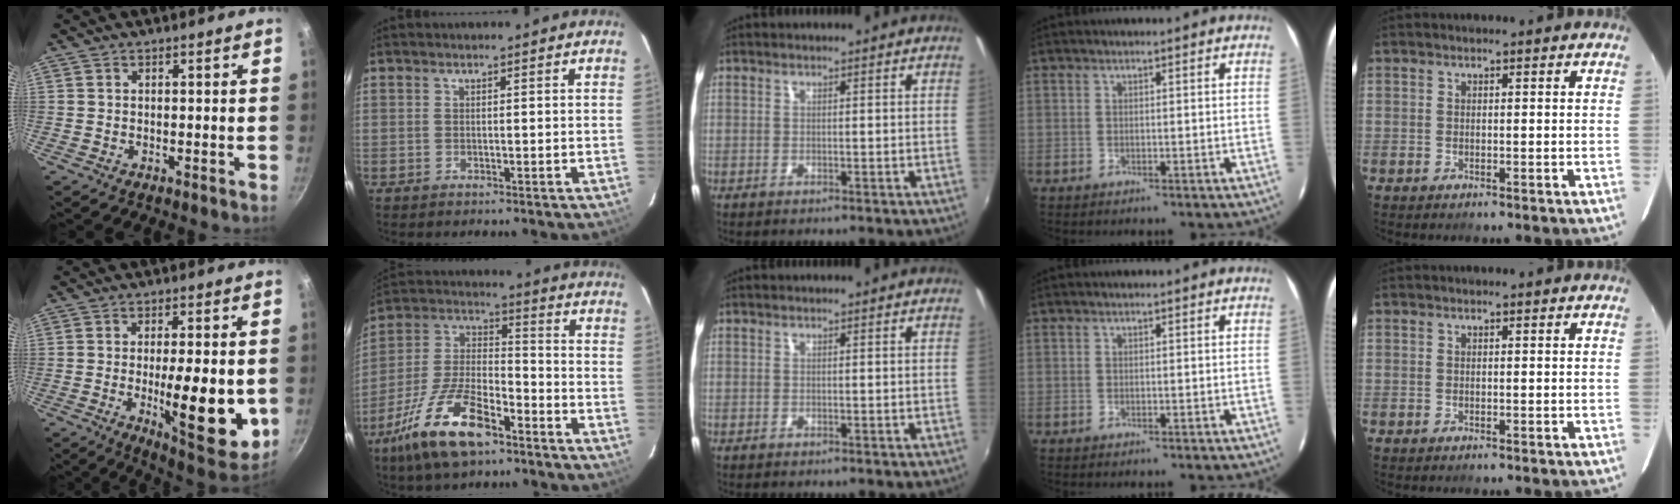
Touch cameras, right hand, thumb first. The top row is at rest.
{"thumb": {"total": 16.8, "force": [-2.6, 5.0, 15.9], "torque": [-0.200, -0.013, -0.030]}, "index": {"total": 17.4, "force": [-10.8, 6.7, 11.8], "torque": [-0.252, -0.004, -0.201]}}